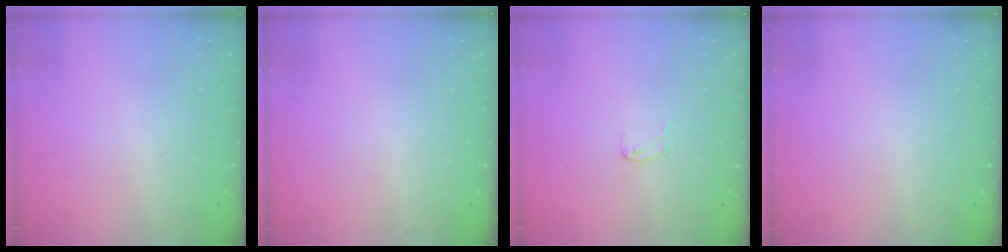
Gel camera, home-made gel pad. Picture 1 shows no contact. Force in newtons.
{"total": 0.0}
{"total": 4.1, "press": 4.0, "slide": 0.3}
{"total": 0.0}